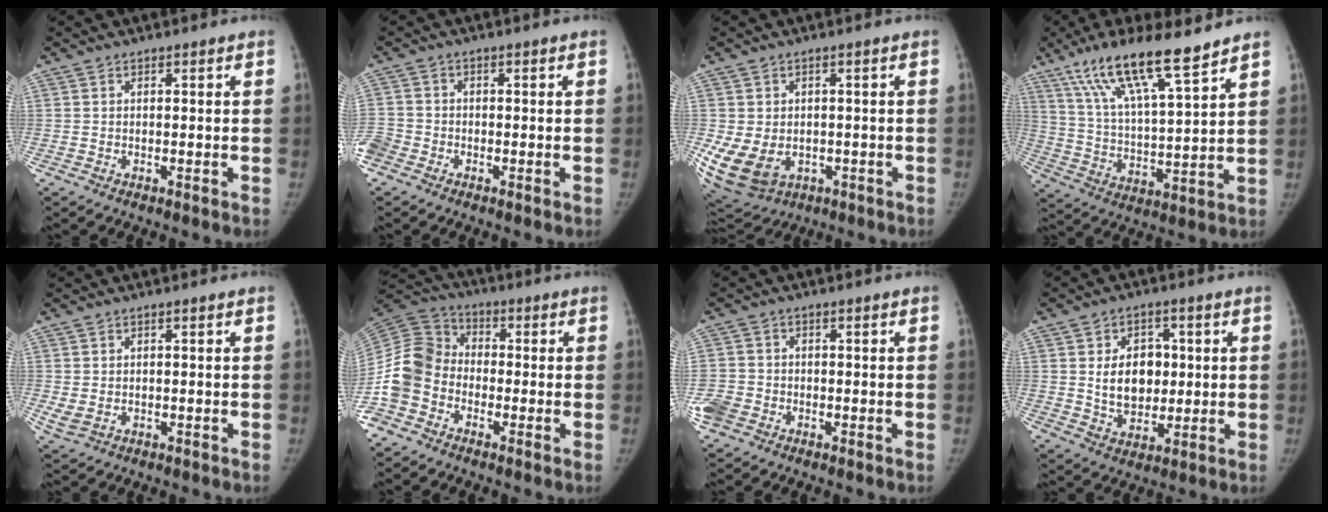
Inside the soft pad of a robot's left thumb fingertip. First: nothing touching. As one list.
[{"total": 5.8, "force": [-3.2, 4.4, 2.1], "torque": [-0.066, 0.006, -0.066]}, {"total": 13.5, "force": [-3.1, 10.4, 8.1], "torque": [-0.180, -0.001, -0.025]}, {"total": 16.8, "force": [11.6, 2.6, 11.8], "torque": [-0.204, -0.050, 0.217]}, {"total": 2.7, "force": [-0.1, 1.7, 2.1], "torque": [-0.048, -0.001, 0.005]}, {"total": 11.8, "force": [-4.3, 9.5, 5.5], "torque": [-0.111, 0.043, -0.099]}, {"total": 5.9, "force": [-2.4, 4.9, 2.2], "torque": [-0.059, 0.013, -0.044]}, {"total": 9.8, "force": [1.3, 7.2, 6.5], "torque": [-0.068, -0.008, 0.029]}]